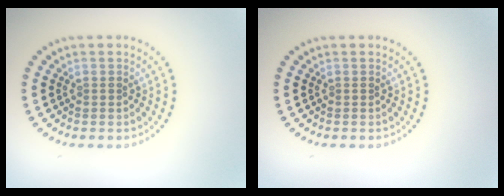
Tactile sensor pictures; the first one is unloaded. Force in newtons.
{"total": 0.0}